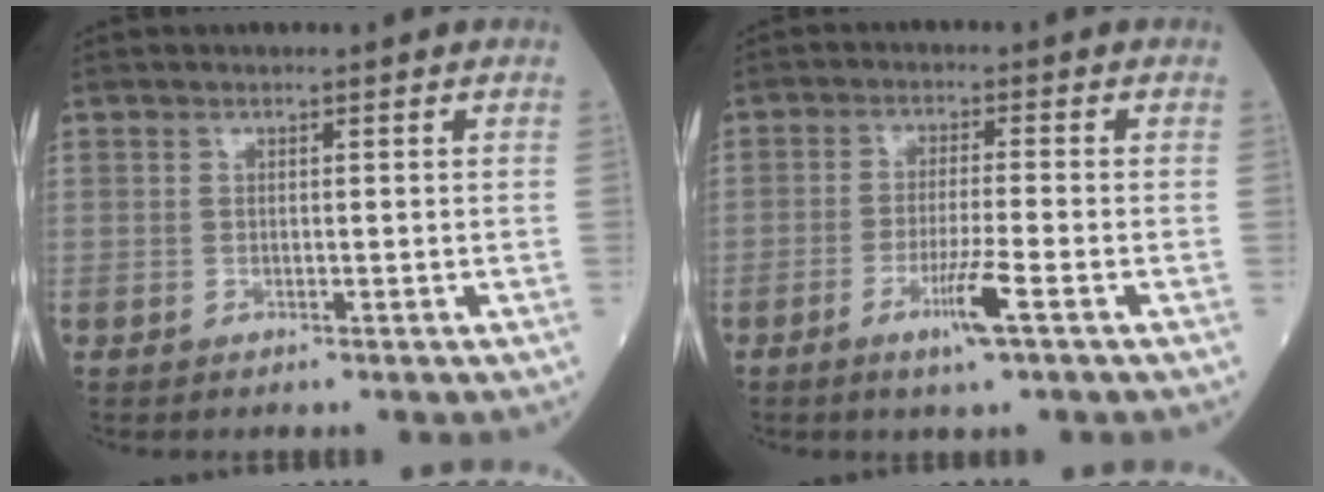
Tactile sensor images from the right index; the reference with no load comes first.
{"total": 5.6, "force": [-2.7, -0.4, 4.9], "torque": [-0.093, -0.012, -0.051]}